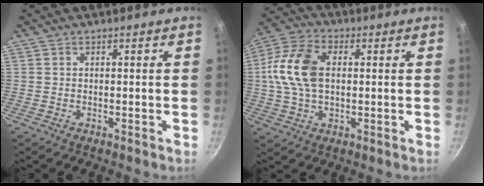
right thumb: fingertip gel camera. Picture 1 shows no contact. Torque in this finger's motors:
{"motor_torque": [1.89, 2.03, 1.28, -0.70, 0.23]}